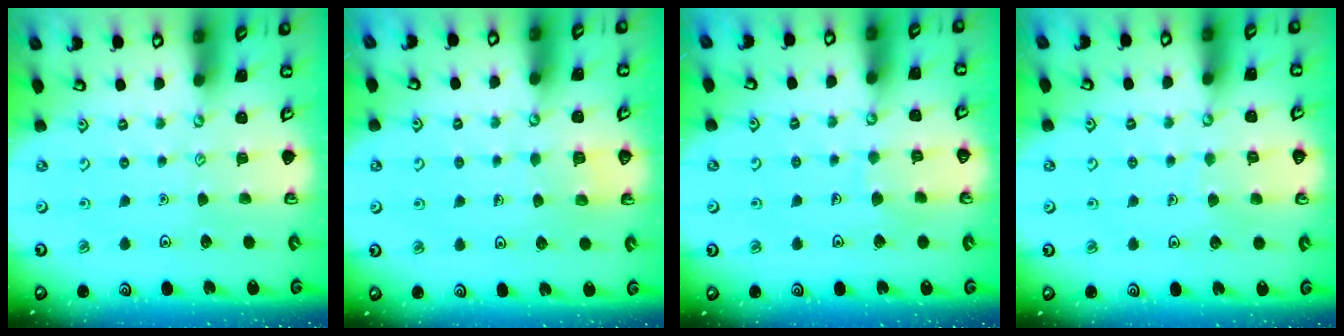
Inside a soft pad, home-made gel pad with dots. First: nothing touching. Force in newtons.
{"total": 2.7, "press": 2.7, "slide": 0.1}
{"total": 5.9, "press": 5.9, "slide": 0.3}
{"total": 3.5, "press": 3.5, "slide": 0.1}